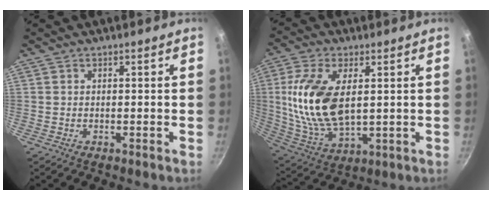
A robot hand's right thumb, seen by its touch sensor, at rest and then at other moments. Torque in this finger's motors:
{"motor_torque": [0.25, 0.50, 1.63, 0.12, 0.30]}